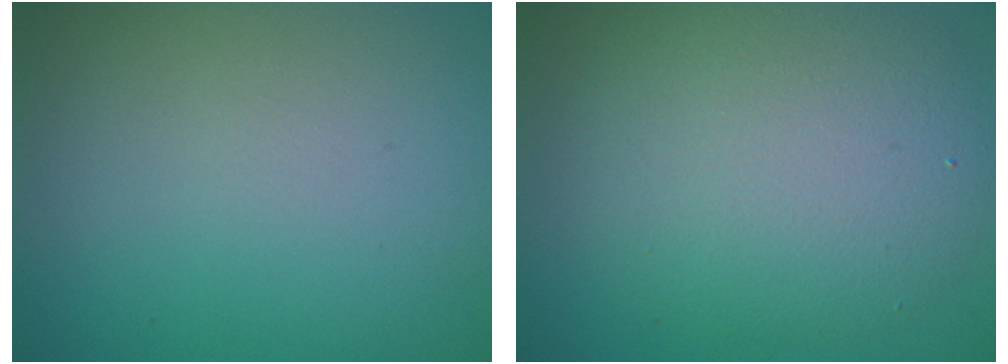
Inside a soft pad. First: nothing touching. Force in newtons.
{"total": 6.5, "press": 6.5, "slide": 0.1}